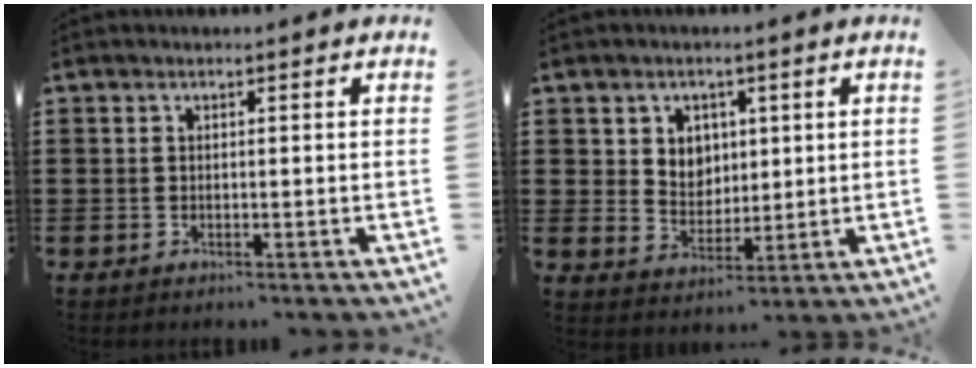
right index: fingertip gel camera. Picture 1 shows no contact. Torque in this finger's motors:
{"motor_torque": [0.39, 0.30, 0.15, 0.05]}